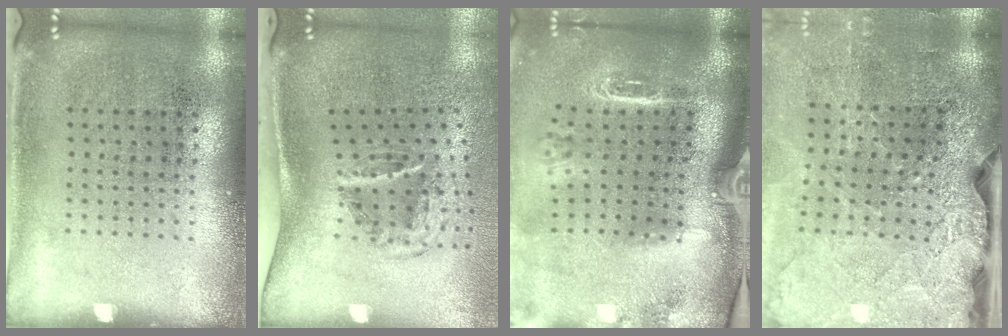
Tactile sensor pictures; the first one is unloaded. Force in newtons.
{"total": 2.0, "press": 1.2, "slide": 1.6}
{"total": 2.8, "press": 2.0, "slide": 2.0}
{"total": 3.9, "press": 3.2, "slide": 2.2}